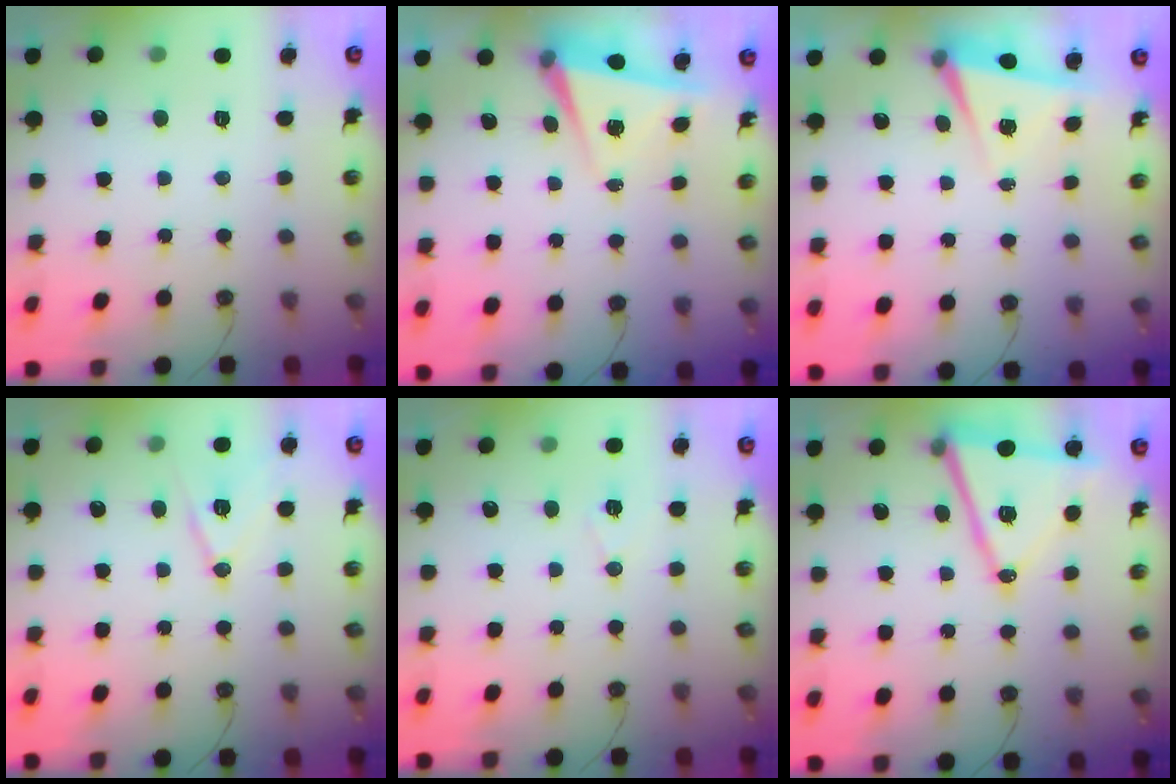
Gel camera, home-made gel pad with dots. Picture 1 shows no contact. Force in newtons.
{"total": 5.6, "press": 4.8, "slide": 2.7}
{"total": 5.3, "press": 4.0, "slide": 3.6}
{"total": 11.3, "press": 10.8, "slide": 3.2}
{"total": 6.3, "press": 5.0, "slide": 3.8}
{"total": 14.7, "press": 14.2, "slide": 3.8}